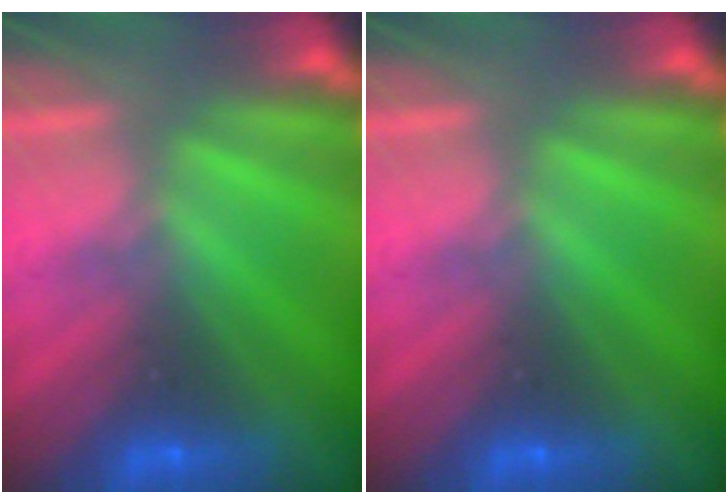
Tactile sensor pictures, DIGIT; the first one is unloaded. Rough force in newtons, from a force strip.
{"total": 0.0}